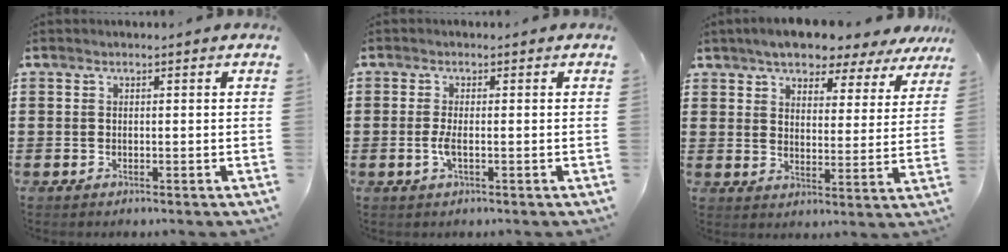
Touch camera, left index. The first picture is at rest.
{"total": 2.1, "force": [-0.5, 0.3, 2.0], "torque": [-0.045, -0.004, -0.010]}
{"total": 5.7, "force": [5.4, 1.1, 1.4], "torque": [-0.048, -0.028, 0.092]}